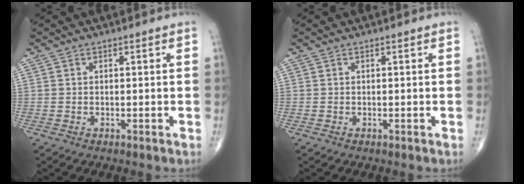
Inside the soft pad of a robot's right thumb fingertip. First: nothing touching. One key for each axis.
{"total": 0.0}